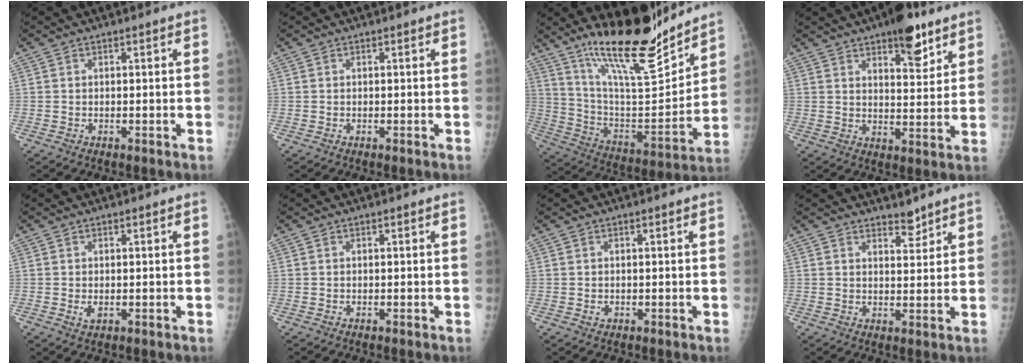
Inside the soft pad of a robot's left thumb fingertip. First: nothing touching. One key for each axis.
{"total": 0.0}
{"total": 21.5, "fx": 17.1, "fy": 4.5, "fz": 12.2, "tx": -0.166, "ty": -0.112, "tz": 0.295}
{"total": 10.0, "fx": 6.5, "fy": 3.8, "fz": 6.5, "tx": -0.069, "ty": -0.037, "tz": 0.094}
{"total": 1.6, "fx": 0.0, "fy": 0.9, "fz": 1.3, "tx": -0.018, "ty": -0.004, "tz": 0.003}
{"total": 0.0}
{"total": 0.7, "fx": 0.1, "fy": 0.6, "fz": 0.4, "tx": -0.002, "ty": 0.000, "tz": 0.003}
{"total": 3.1, "fx": 2.8, "fy": 1.0, "fz": 0.9, "tx": -0.002, "ty": -0.025, "tz": 0.044}